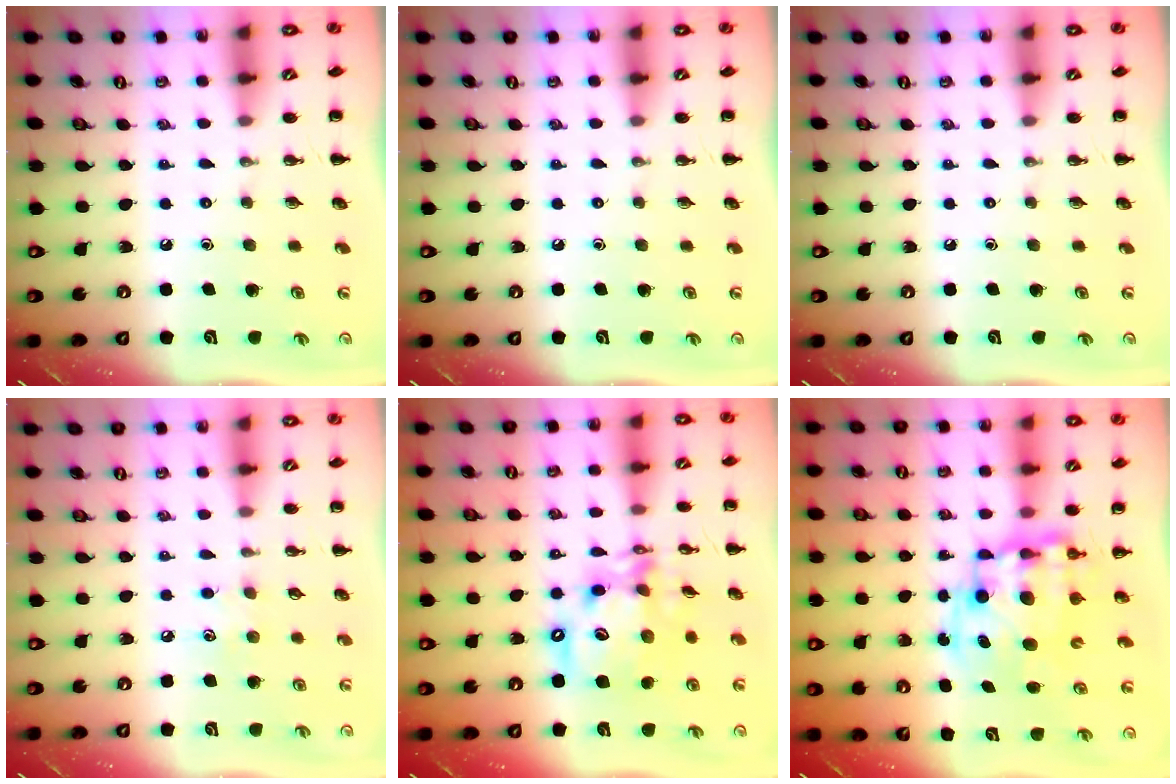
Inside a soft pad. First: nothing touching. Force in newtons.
{"total": 0.0}
{"total": 0.0}
{"total": 4.8, "press": 4.7, "slide": 1.2}
{"total": 15.8, "press": 15.3, "slide": 4.0}
{"total": 12.2, "press": 11.8, "slide": 3.0}